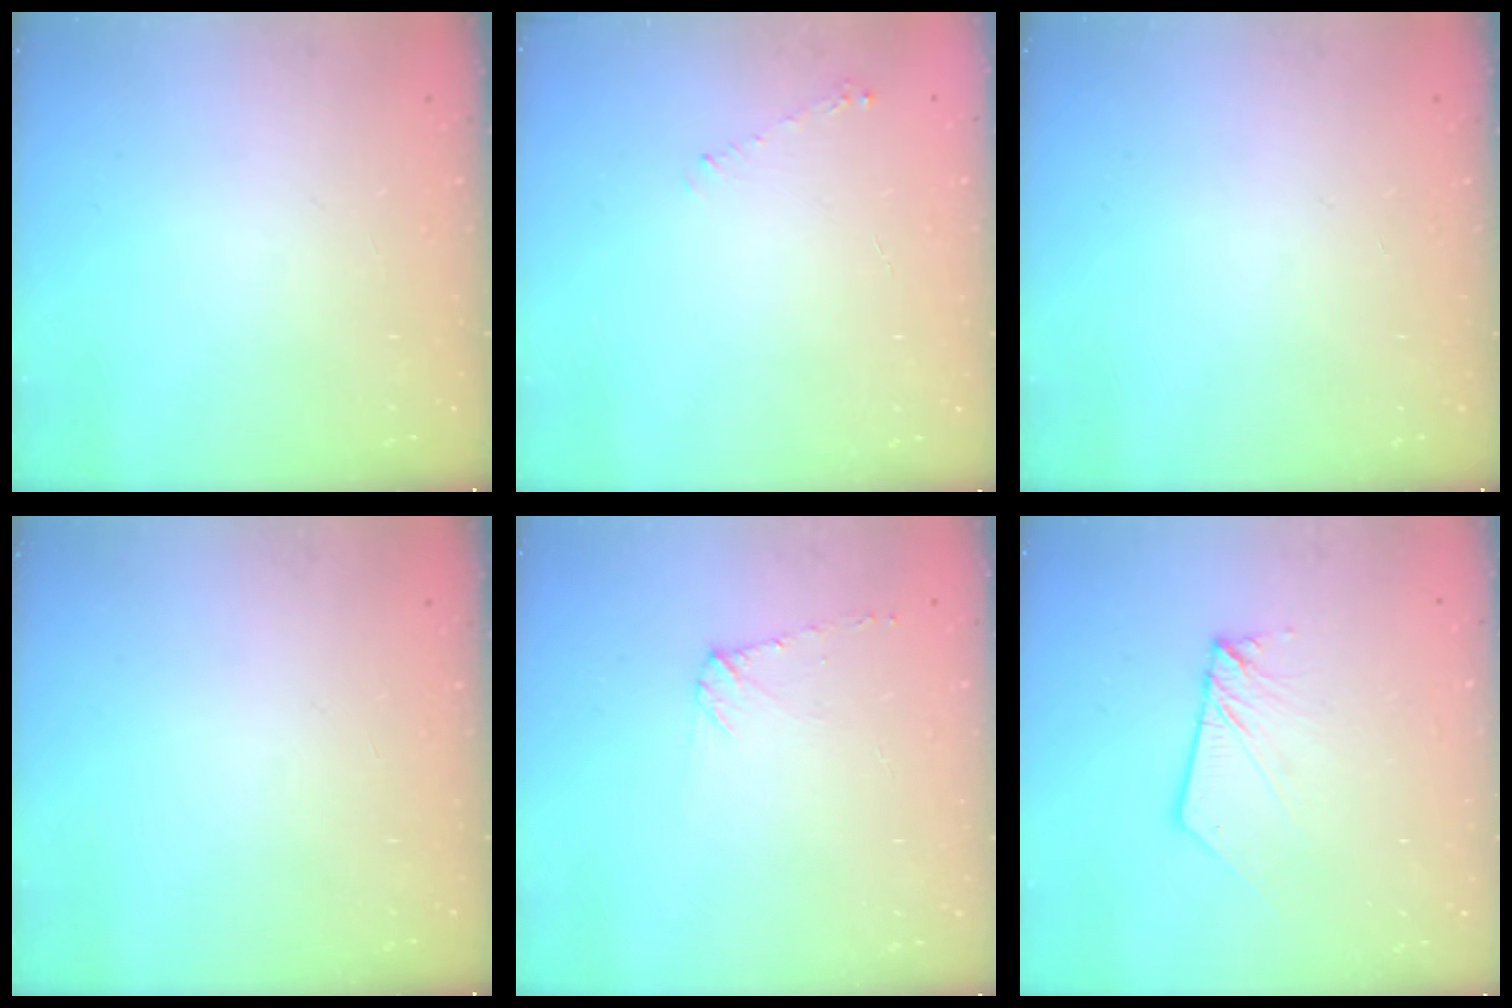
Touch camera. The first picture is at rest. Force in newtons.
{"total": 4.1, "press": 4.1, "slide": 0.6}
{"total": 0.0}
{"total": 0.0}
{"total": 5.3, "press": 5.3, "slide": 0.6}
{"total": 5.5, "press": 5.4, "slide": 0.8}